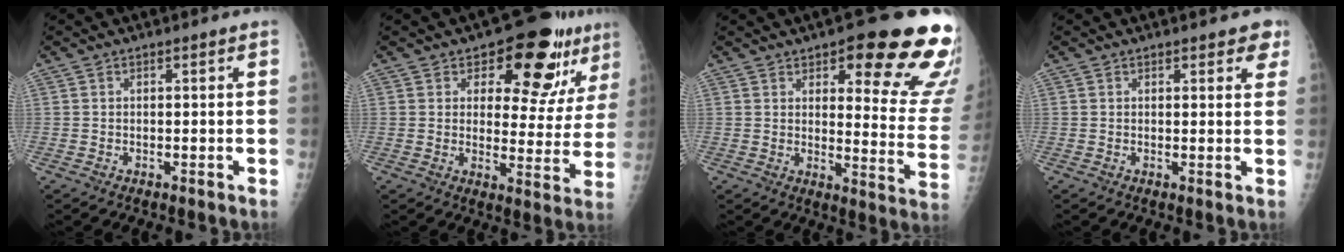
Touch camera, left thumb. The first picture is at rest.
{"total": 14.7, "force": [8.9, 7.3, 9.2], "torque": [-0.062, -0.044, 0.119]}
{"total": 21.4, "force": [12.3, 6.3, 16.4], "torque": [-0.158, -0.061, 0.151]}
{"total": 3.9, "force": [2.6, 1.5, 2.5], "torque": [-0.004, -0.008, 0.028]}